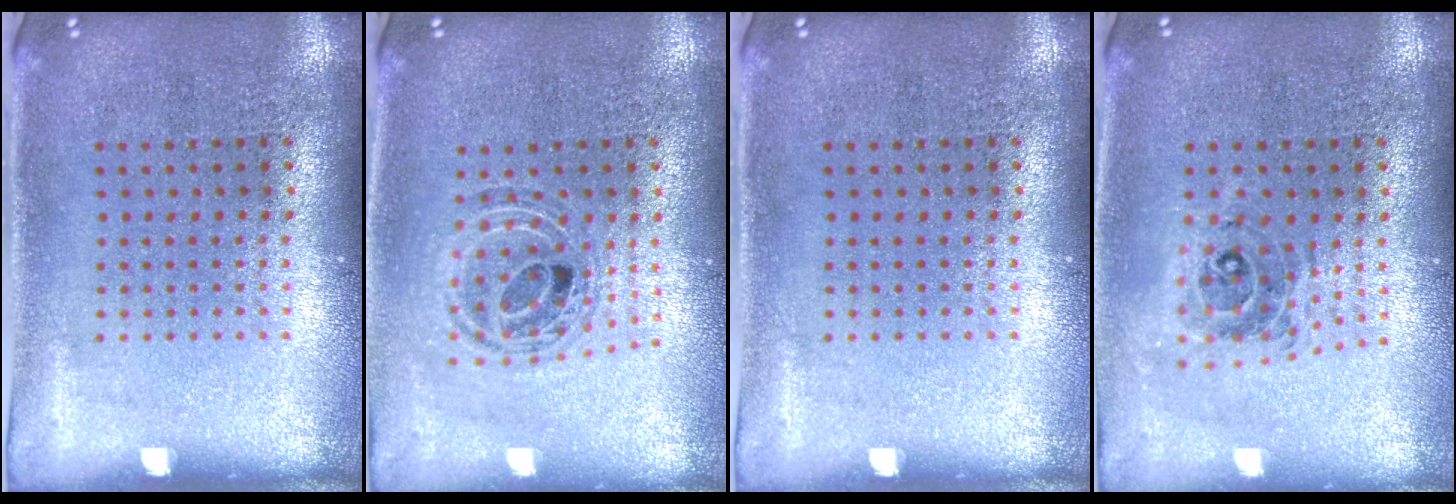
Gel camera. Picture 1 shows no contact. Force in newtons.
{"total": 0.7, "press": 0.7, "slide": 0.1}
{"total": 0.0}
{"total": 0.7, "press": 0.7, "slide": 0.1}